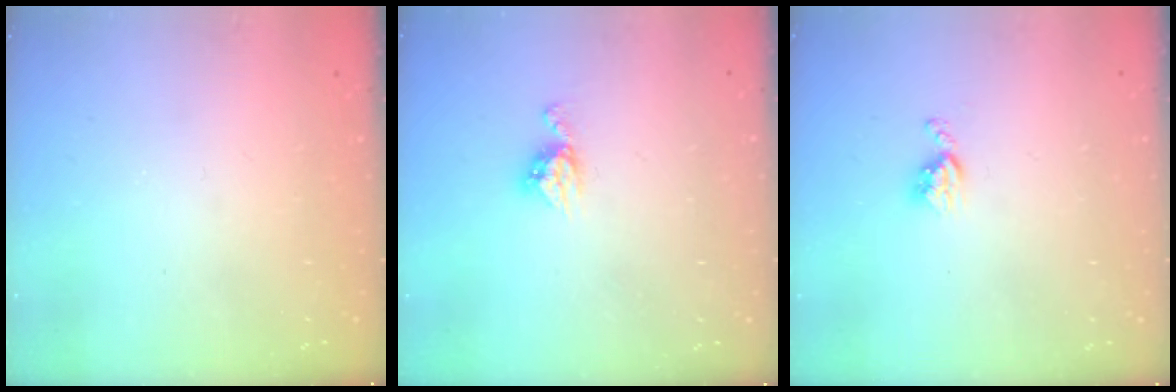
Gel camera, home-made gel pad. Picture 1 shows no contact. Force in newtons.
{"total": 6.1, "press": 6.1, "slide": 0.4}
{"total": 5.1, "press": 5.1, "slide": 0.7}